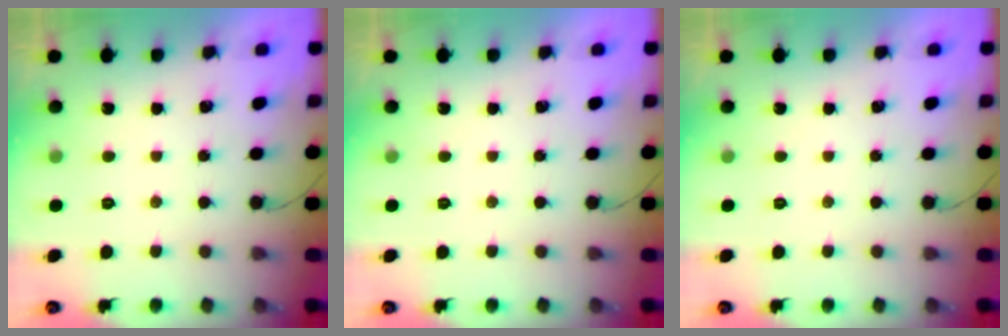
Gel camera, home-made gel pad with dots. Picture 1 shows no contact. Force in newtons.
{"total": 0.0}
{"total": 0.0}